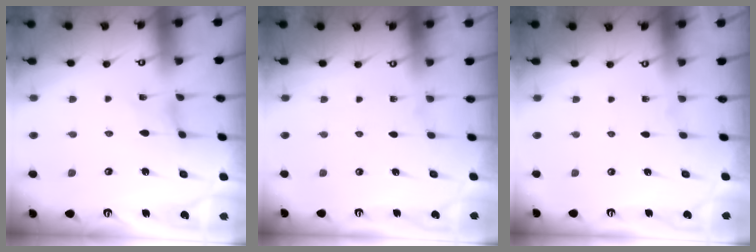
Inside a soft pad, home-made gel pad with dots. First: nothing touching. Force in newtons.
{"total": 0.0}
{"total": 0.0}